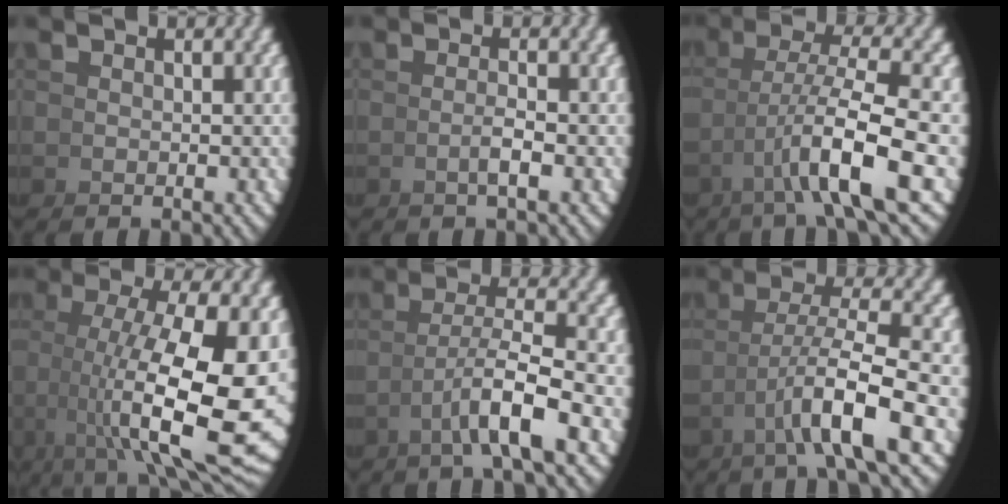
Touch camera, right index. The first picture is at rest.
{"total": 1.4, "force": [-0.5, -0.8, 1.0], "torque": [-0.010, 0.007, -0.011]}
{"total": 6.8, "force": [0.3, 1.9, 6.5], "torque": [-0.111, -0.004, 0.015]}
{"total": 12.6, "force": [0.1, 5.3, 11.4], "torque": [-0.178, -0.039, 0.030]}
{"total": 4.5, "force": [-0.3, 0.8, 4.4], "torque": [-0.075, -0.001, 0.000]}
{"total": 5.9, "force": [0.2, 1.5, 5.7], "torque": [-0.093, -0.001, 0.011]}